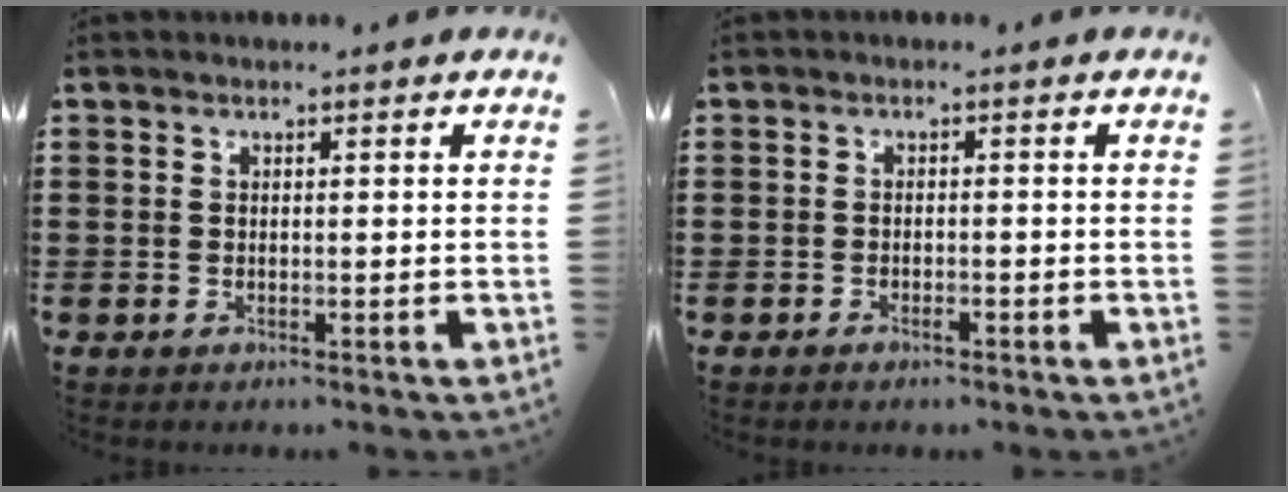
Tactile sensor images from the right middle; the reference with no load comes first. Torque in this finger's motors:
{"motor_torque": [-0.50, 0.45, -0.09, -0.04]}